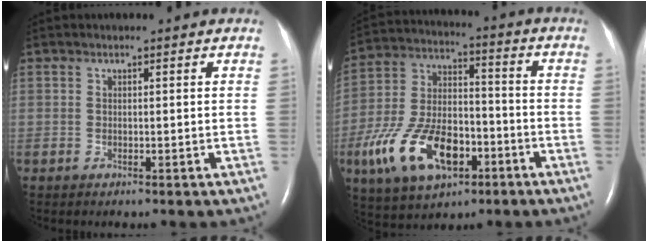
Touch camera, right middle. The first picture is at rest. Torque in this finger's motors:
{"motor_torque": [1.82, -0.32, 0.49, 0.14]}